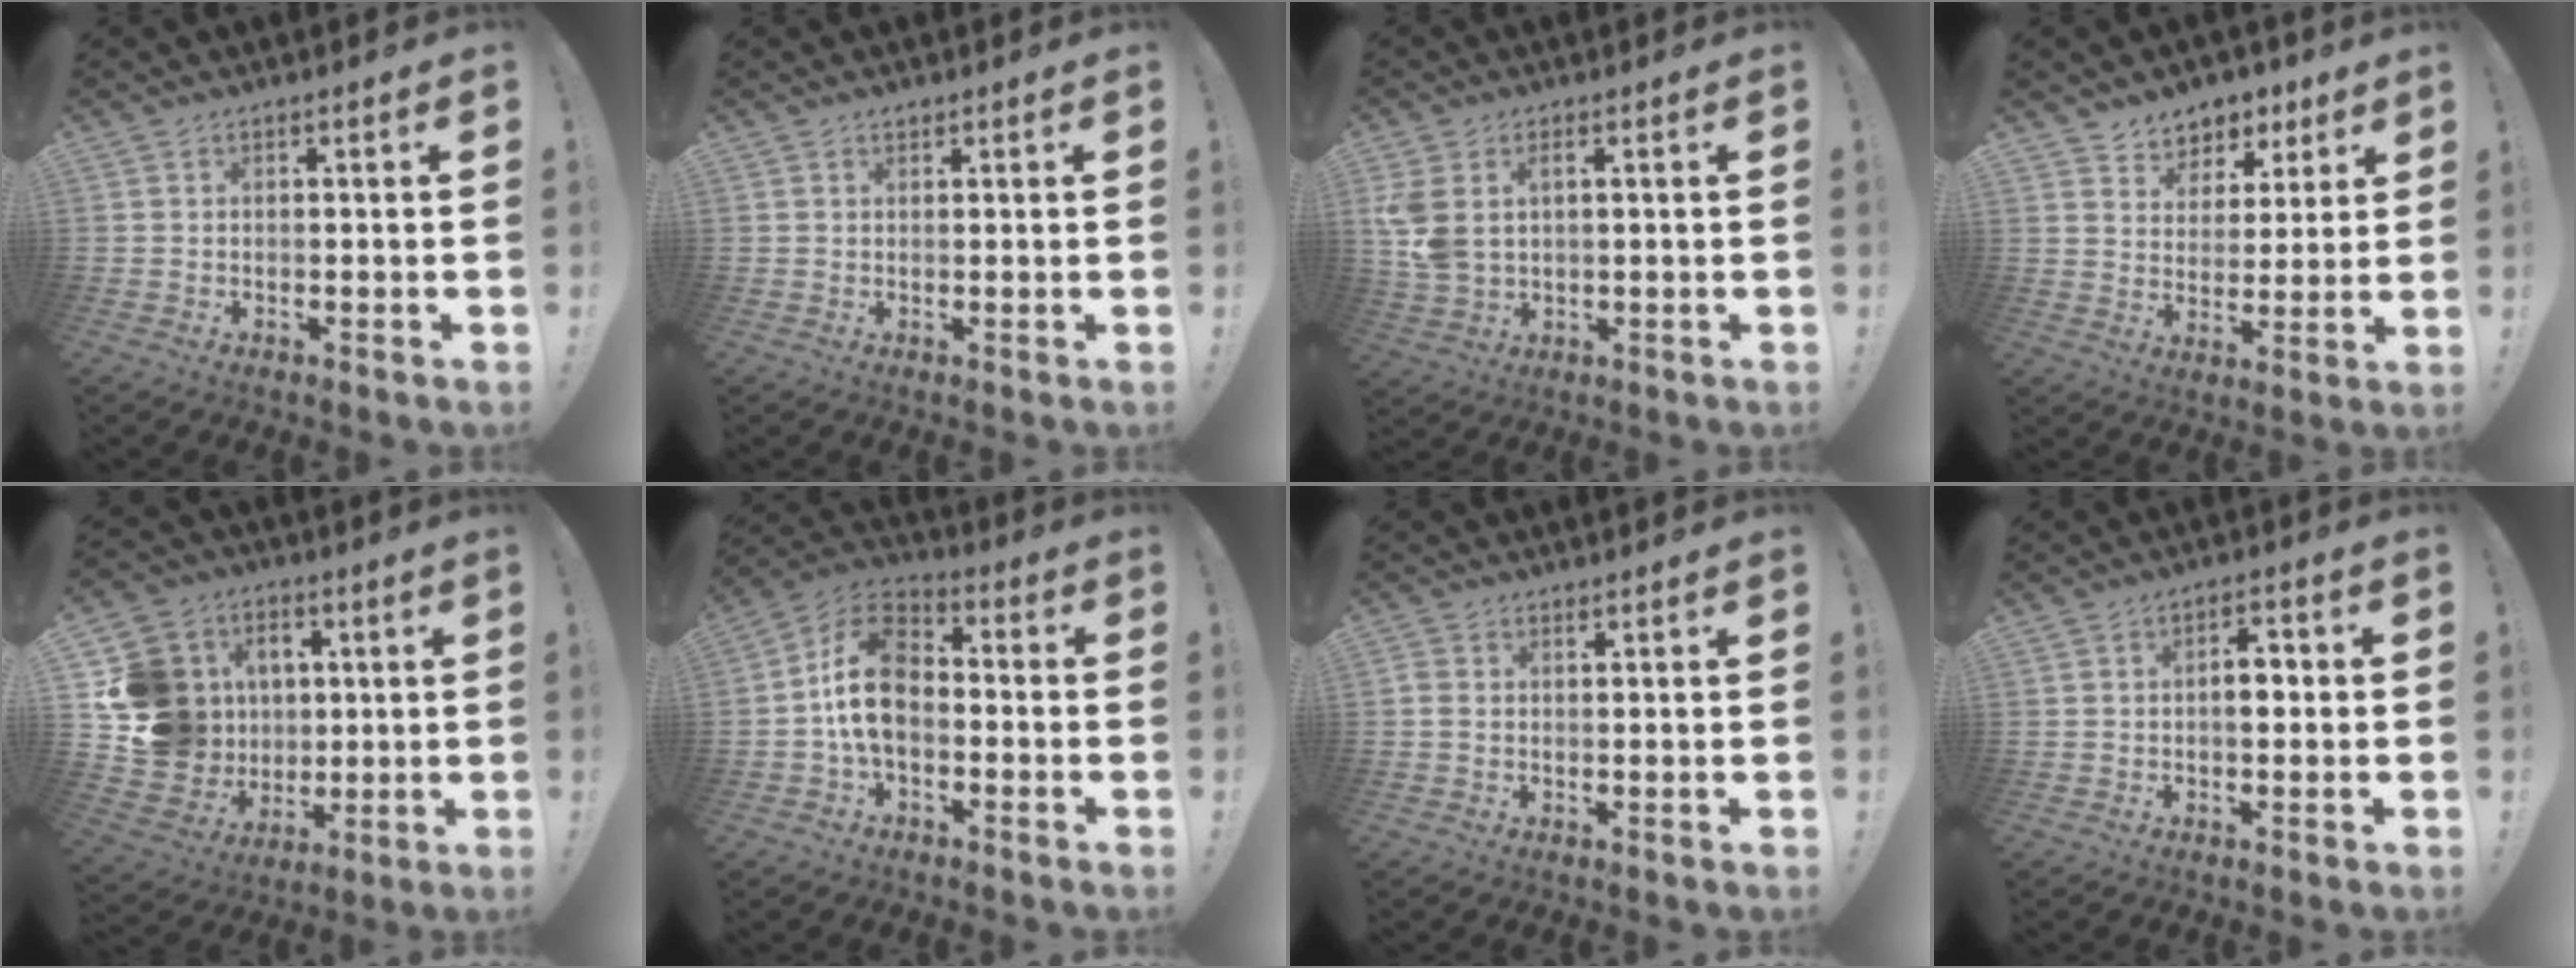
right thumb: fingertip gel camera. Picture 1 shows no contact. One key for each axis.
{"total": 0.8, "fx": 0.7, "fy": 0.5, "fz": 0.1, "tx": 0.002, "ty": -0.003, "tz": 0.013}
{"total": 6.6, "fx": 2.5, "fy": 4.2, "fz": 4.4, "tx": -0.089, "ty": -0.010, "tz": 0.048}
{"total": 6.9, "fx": 4.5, "fy": 5.3, "fz": 0.4, "tx": 0.006, "ty": -0.044, "tz": 0.088}
{"total": 17.8, "fx": 2.9, "fy": 16.4, "fz": 6.2, "tx": -0.104, "ty": -0.001, "tz": 0.099}
{"total": 14.5, "fx": -1.0, "fy": 9.9, "fz": 10.6, "tx": -0.189, "ty": 0.024, "tz": -0.018}
{"total": 1.6, "fx": 0.7, "fy": 1.1, "fz": 0.8, "tx": -0.014, "ty": 0.003, "tz": 0.012}
{"total": 5.3, "fx": -0.4, "fy": 3.3, "fz": 4.1, "tx": -0.058, "ty": 0.011, "tz": -0.012}